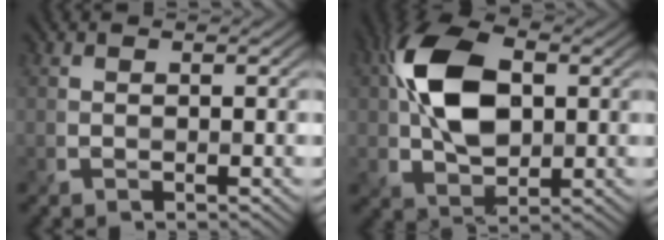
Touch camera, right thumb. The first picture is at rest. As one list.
[{"total": 11.2, "force": [1.4, 7.0, 8.6], "torque": [-0.190, 0.014, 0.022]}]